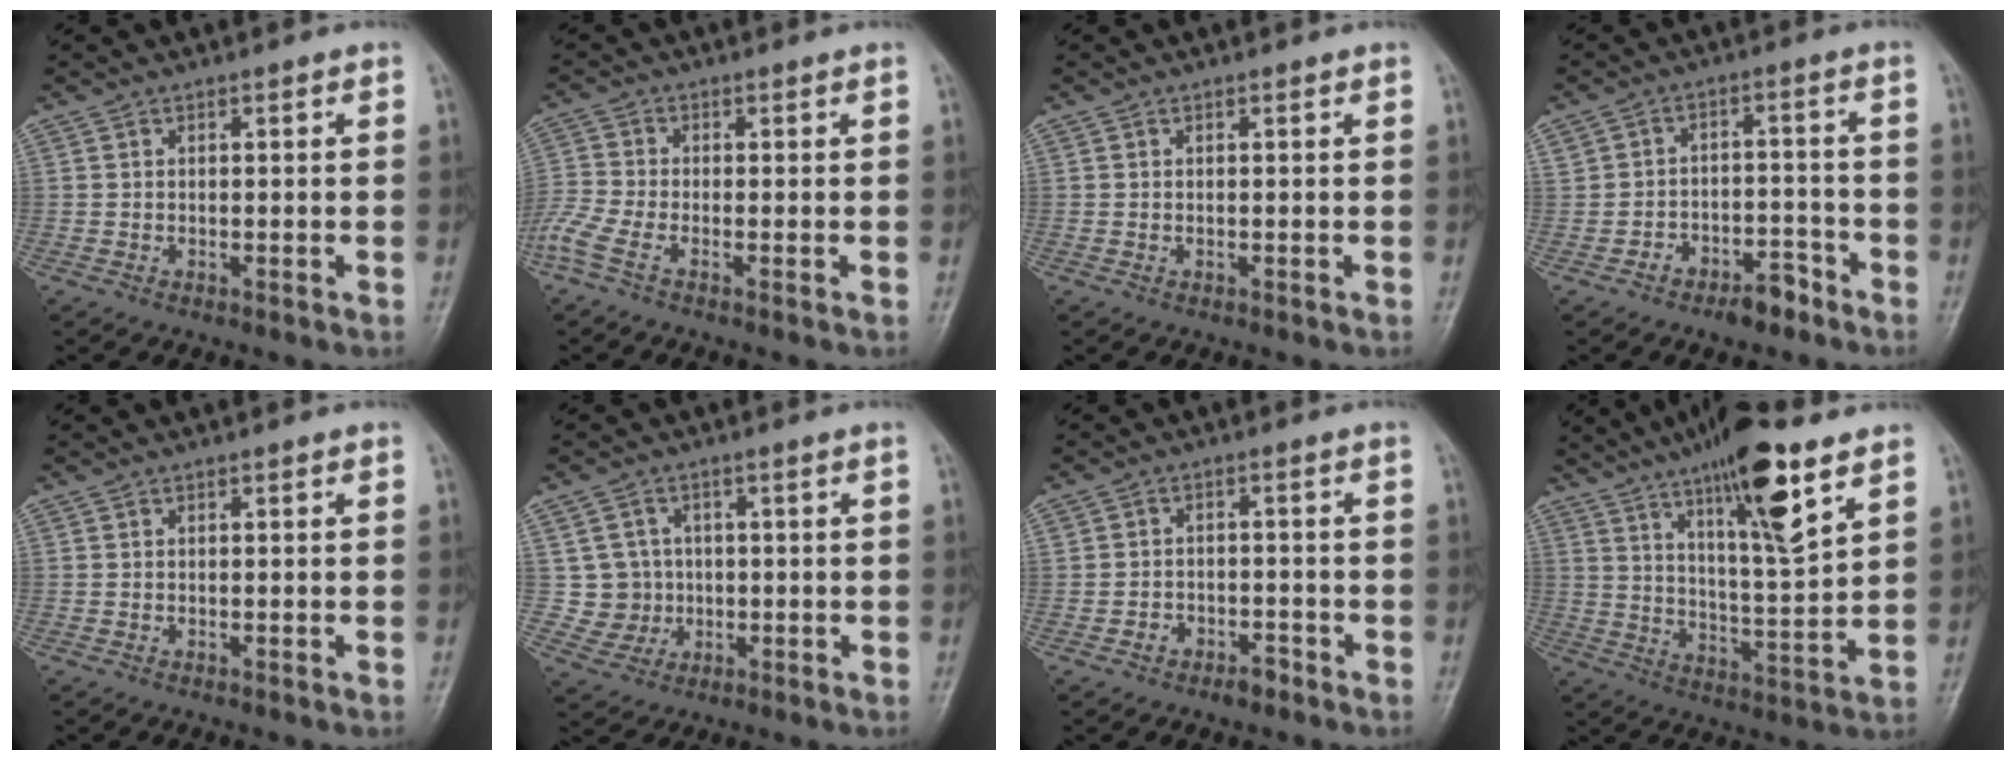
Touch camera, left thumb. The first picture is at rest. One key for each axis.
{"total": 4.9, "fx": -2.8, "fy": 1.3, "fz": 3.9, "tx": -0.119, "ty": 0.006, "tz": -0.066}
{"total": 0.0}
{"total": 5.3, "fx": -3.7, "fy": 3.1, "fz": 2.2, "tx": -0.018, "ty": 0.040, "tz": -0.054}
{"total": 0.0}
{"total": 5.5, "fx": 0.4, "fy": 5.5, "fz": 0.4, "tx": 0.025, "ty": 0.006, "tz": 0.009}
{"total": 3.1, "fx": -2.1, "fy": 2.0, "fz": 1.1, "tx": -0.008, "ty": 0.025, "tz": -0.026}
{"total": 17.0, "fx": 9.8, "fy": 3.6, "fz": 13.4, "tx": -0.207, "ty": -0.048, "tz": 0.166}